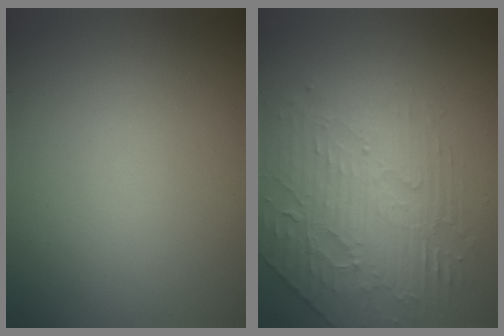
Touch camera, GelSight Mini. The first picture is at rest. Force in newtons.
{"total": 4.0, "press": 3.6, "slide": 1.6}